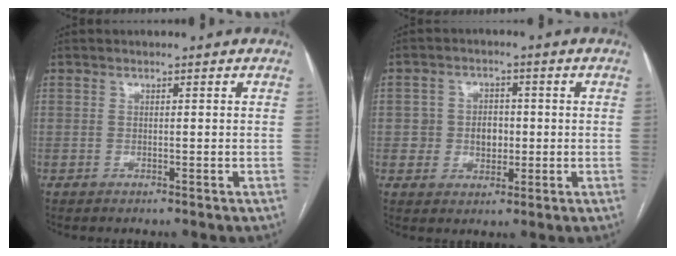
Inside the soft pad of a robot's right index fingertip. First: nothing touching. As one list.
[{"total": 4.6, "force": [0.0, 3.9, 2.5], "torque": [-0.036, 0.014, 0.009]}]